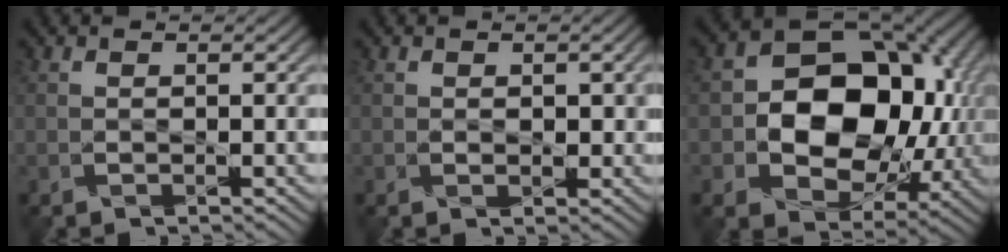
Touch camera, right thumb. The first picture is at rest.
{"total": 1.9, "force": [0.1, 1.2, 1.4], "torque": [-0.027, -0.005, 0.006]}
{"total": 15.4, "force": [-0.4, 11.3, 10.5], "torque": [-0.152, -0.011, -0.010]}